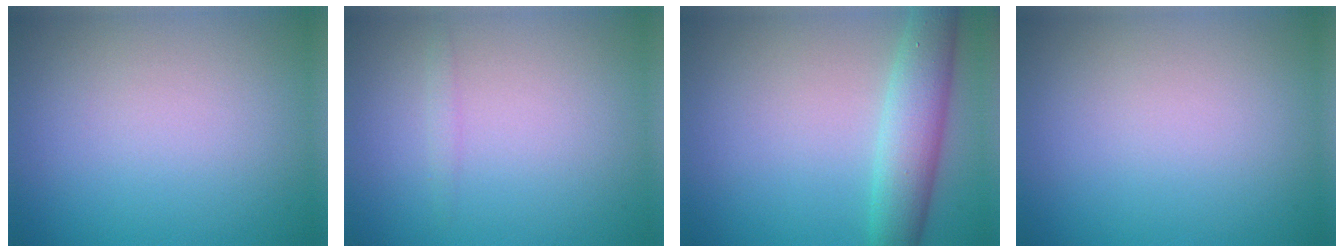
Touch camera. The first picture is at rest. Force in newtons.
{"total": 0.8, "press": 0.8, "slide": 0.0}
{"total": 4.9, "press": 4.9, "slide": 0.3}
{"total": 0.0}